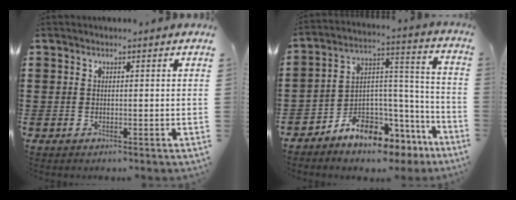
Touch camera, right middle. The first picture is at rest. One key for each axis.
{"total": 7.2, "fx": -6.7, "fy": 2.5, "fz": 1.0, "tx": -0.023, "ty": 0.006, "tz": -0.128}